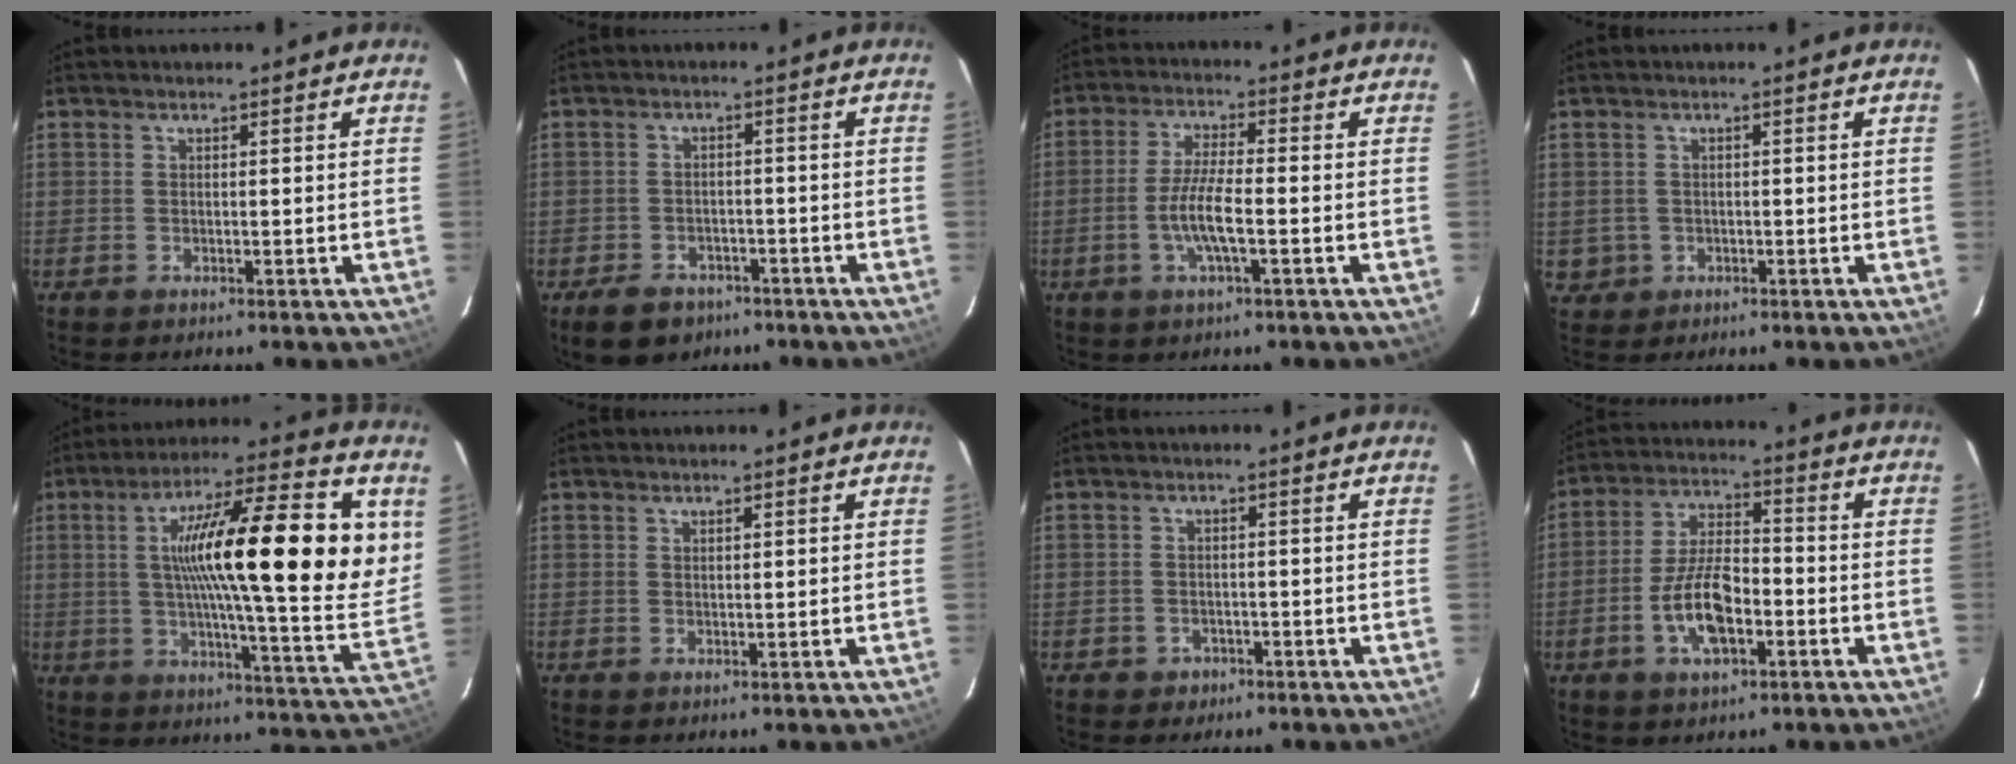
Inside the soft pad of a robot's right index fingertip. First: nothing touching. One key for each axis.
{"total": 7.5, "fx": -4.8, "fy": 5.1, "fz": 2.8, "tx": -0.071, "ty": 0.010, "tz": -0.064}
{"total": 6.6, "fx": -2.1, "fy": 1.0, "fz": 6.2, "tx": -0.126, "ty": -0.004, "tz": -0.041}
{"total": 3.4, "fx": -0.3, "fy": 3.4, "fz": 0.5, "tx": -0.008, "ty": 0.009, "tz": 0.005}
{"total": 27.0, "fx": 6.9, "fy": 4.7, "fz": 25.7, "tx": -0.394, "ty": 0.014, "tz": 0.099}
{"total": 0.8, "fx": 0.5, "fy": 0.3, "fz": 0.5, "tx": -0.008, "ty": 0.002, "tz": 0.011}
{"total": 3.0, "fx": -1.5, "fy": 2.6, "fz": 0.4, "tx": -0.016, "ty": 0.005, "tz": -0.019}
{"total": 10.7, "fx": -3.9, "fy": 4.6, "fz": 8.8, "tx": -0.179, "ty": 0.004, "tz": -0.068}